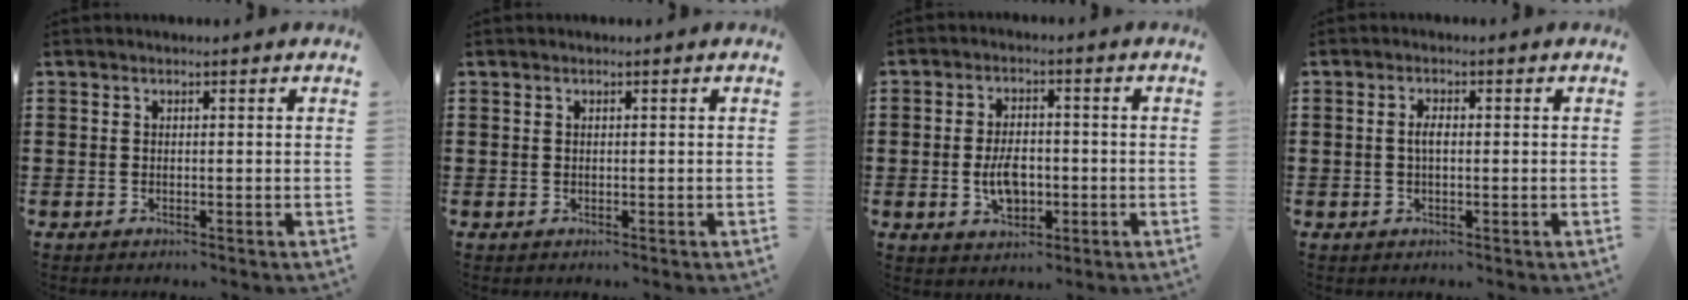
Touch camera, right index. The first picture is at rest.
{"total": 0.0}
{"total": 5.6, "force": [-1.1, 3.4, 4.2], "torque": [-0.070, -0.003, -0.023]}
{"total": 2.1, "force": [0.0, 0.8, 1.9], "torque": [-0.038, 0.003, -0.002]}